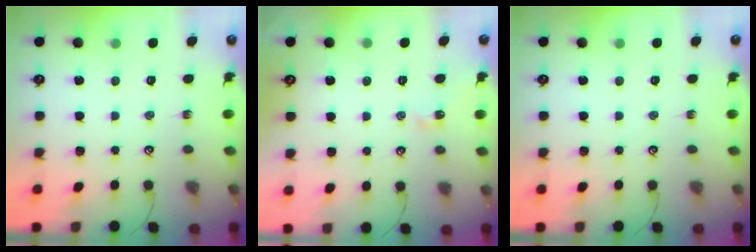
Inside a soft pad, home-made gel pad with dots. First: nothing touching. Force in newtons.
{"total": 2.8, "press": 2.7, "slide": 0.6}
{"total": 0.0}